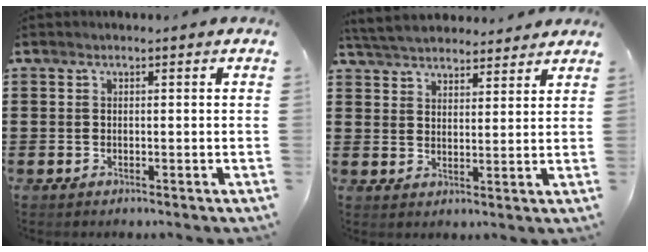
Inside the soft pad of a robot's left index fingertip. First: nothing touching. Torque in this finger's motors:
{"motor_torque": [1.02, -1.12, -0.64, -0.21]}